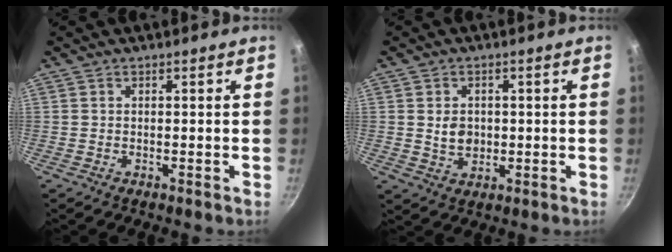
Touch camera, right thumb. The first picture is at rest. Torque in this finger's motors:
{"motor_torque": [-0.33, 0.48, 0.52, -0.20, 0.03]}